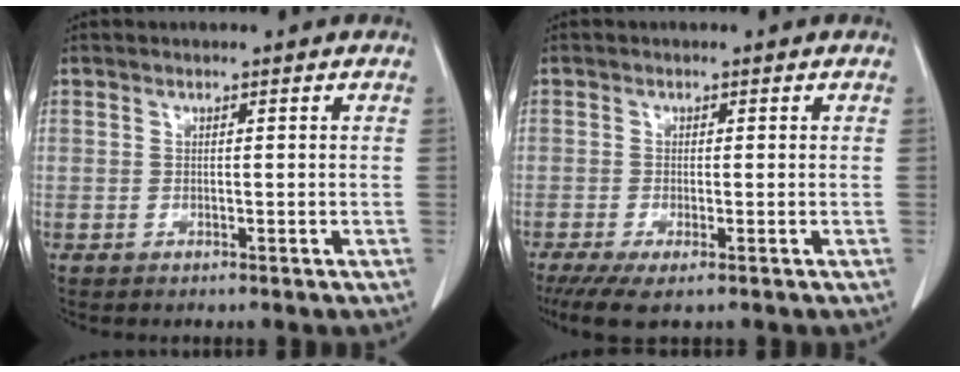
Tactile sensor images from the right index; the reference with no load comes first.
{"total": 4.2, "force": [-2.6, 0.9, 3.2], "torque": [-0.056, -0.013, -0.043]}